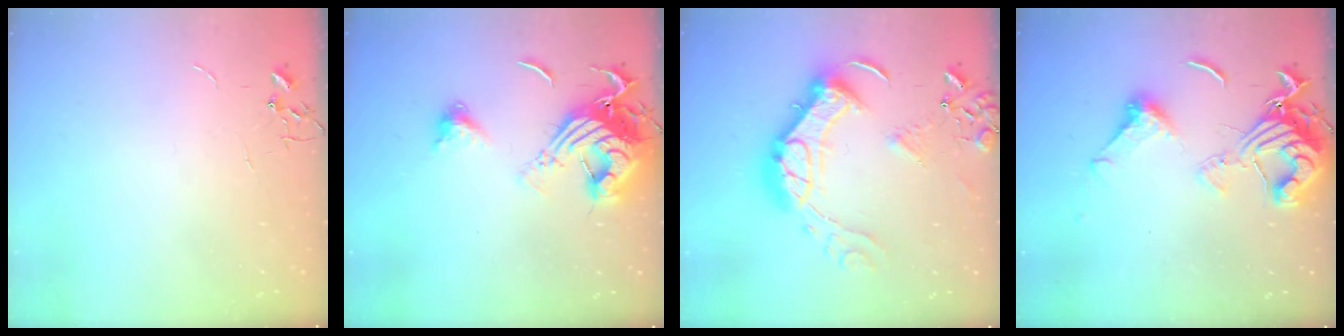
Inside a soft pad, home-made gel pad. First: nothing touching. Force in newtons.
{"total": 17.1, "press": 17.0, "slide": 1.9}
{"total": 20.8, "press": 20.7, "slide": 1.7}
{"total": 15.7, "press": 15.6, "slide": 1.8}